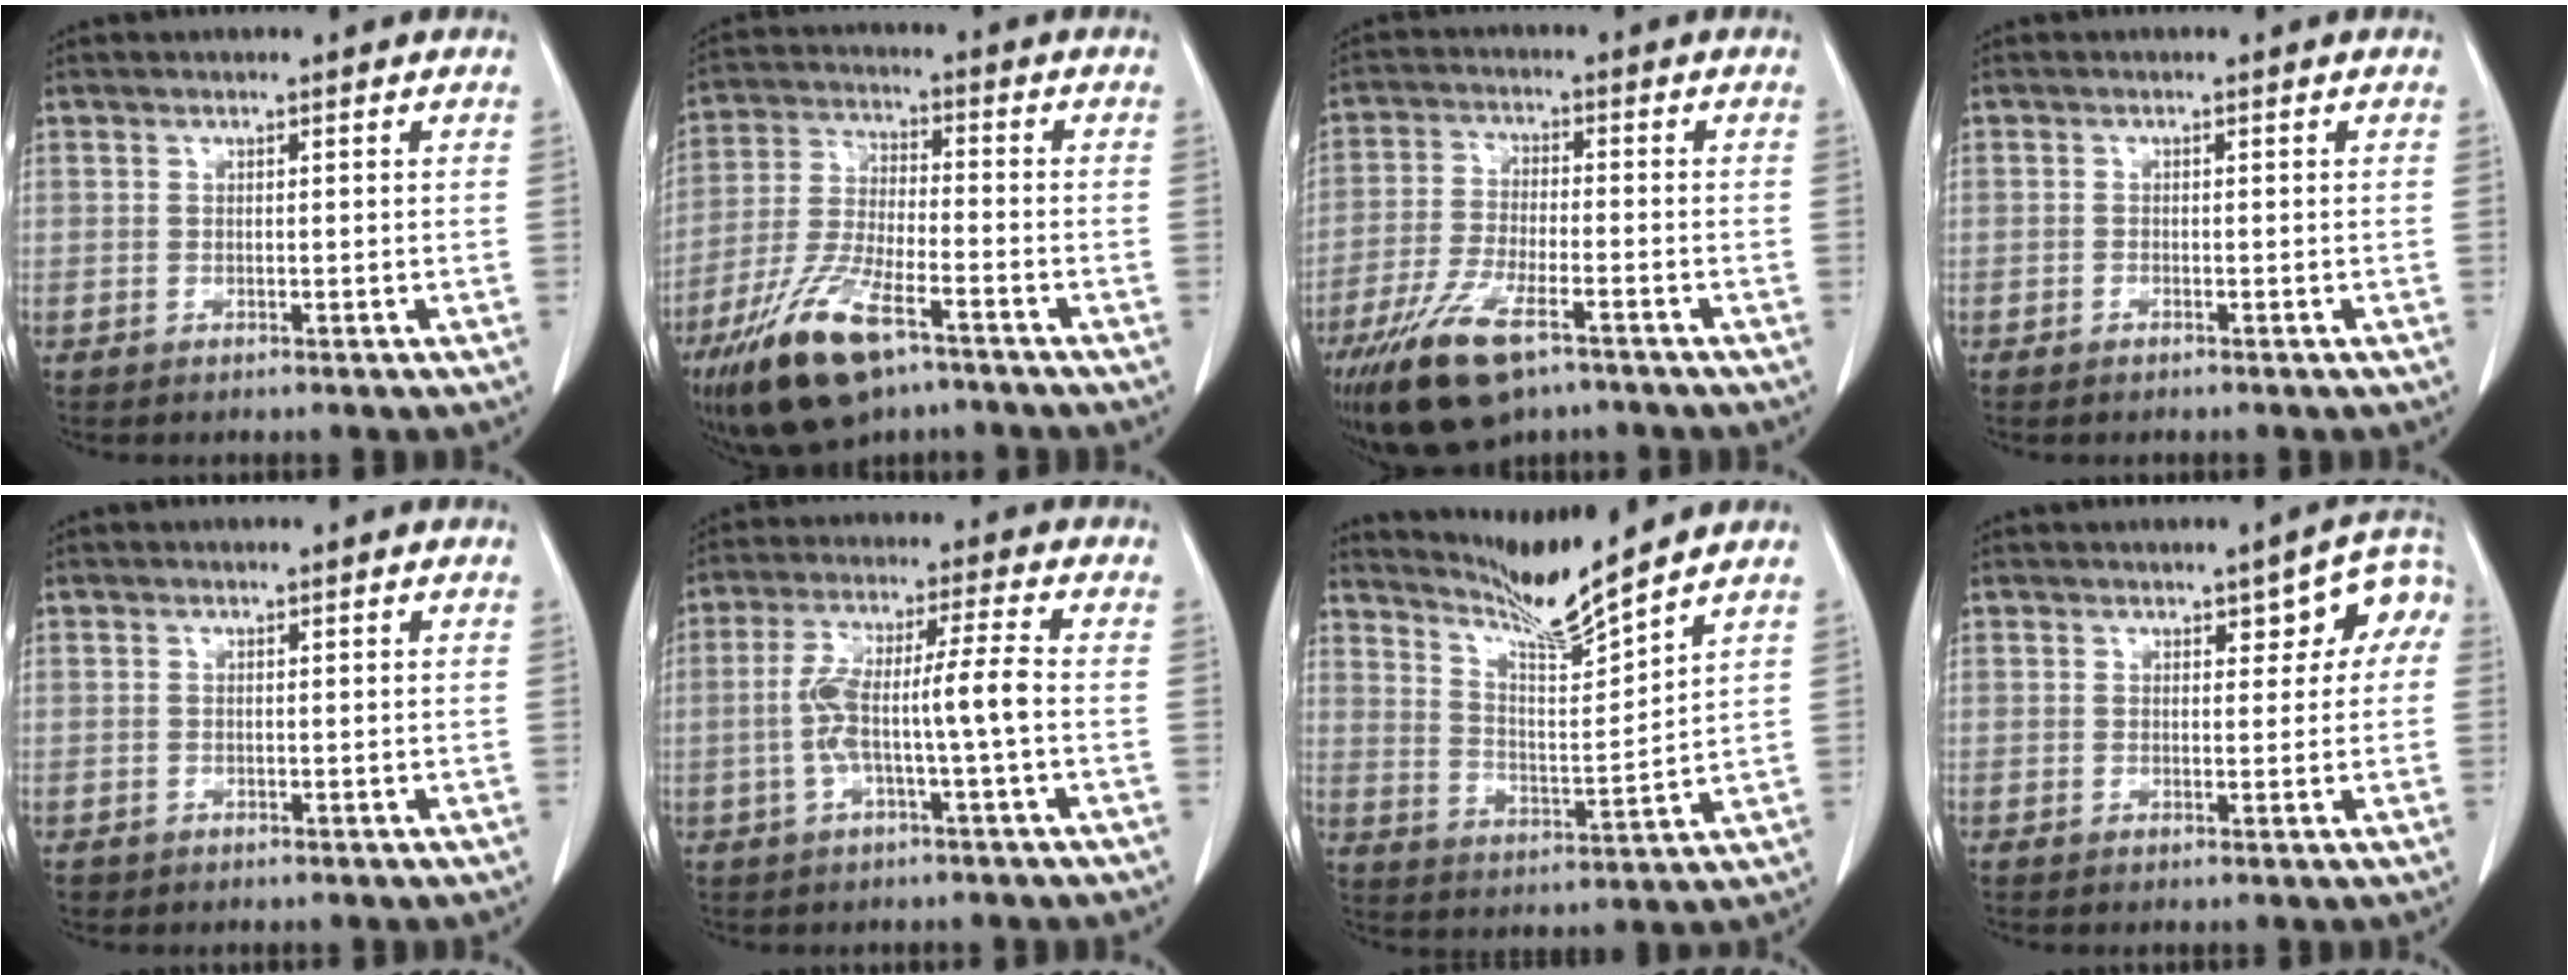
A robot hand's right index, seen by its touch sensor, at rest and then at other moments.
{"total": 14.5, "force": [-8.8, 4.2, 10.7], "torque": [-0.223, -0.022, -0.158]}
{"total": 12.2, "force": [-7.8, 3.8, 8.6], "torque": [-0.171, -0.020, -0.136]}
{"total": 0.6, "force": [-0.5, 0.2, 0.2], "torque": [-0.007, -0.001, -0.007]}
{"total": 0.6, "force": [-0.3, 0.5, -0.1], "torque": [-0.004, 0.005, -0.004]}
{"total": 8.4, "force": [-1.5, 0.0, 8.3], "torque": [-0.165, 0.023, -0.027]}
{"total": 9.1, "force": [8.3, -2.1, 3.2], "torque": [-0.059, -0.024, 0.159]}
{"total": 5.2, "force": [1.7, 2.3, 4.3], "torque": [-0.041, 0.022, 0.017]}